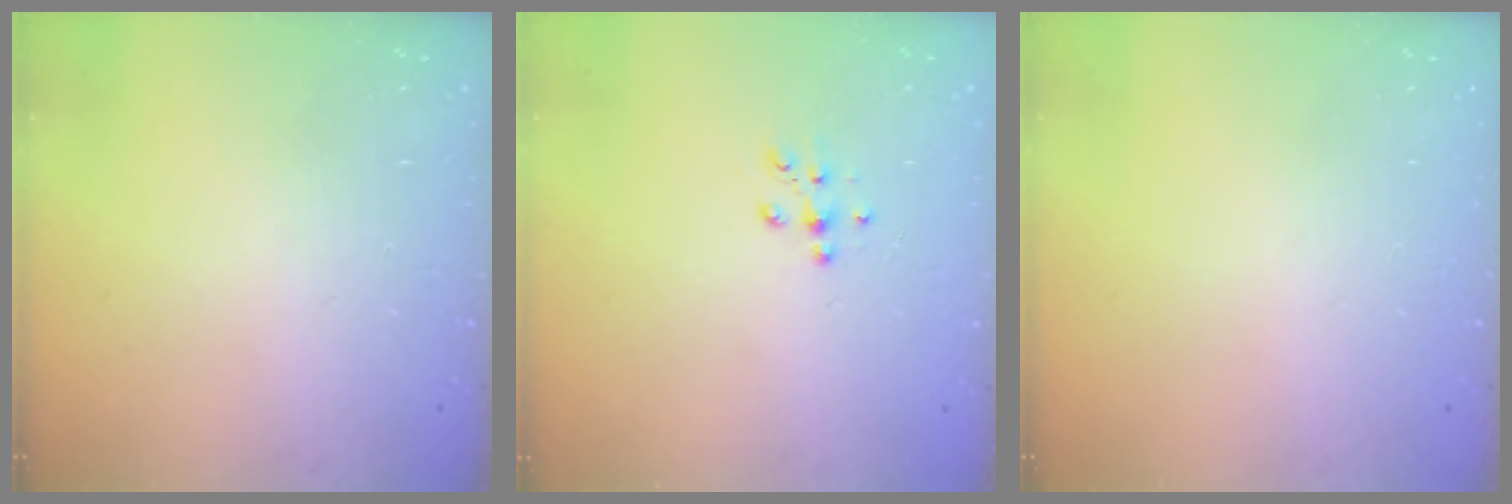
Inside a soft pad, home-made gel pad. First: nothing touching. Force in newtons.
{"total": 5.2, "press": 5.1, "slide": 1.0}
{"total": 0.0}